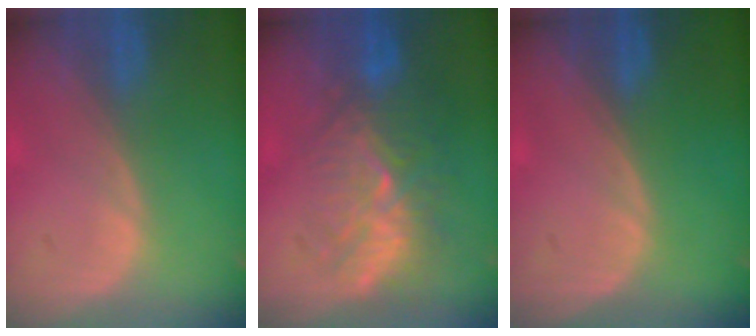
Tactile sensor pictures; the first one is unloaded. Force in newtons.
{"total": 9.1, "press": 8.5, "slide": 3.4}
{"total": 0.0}